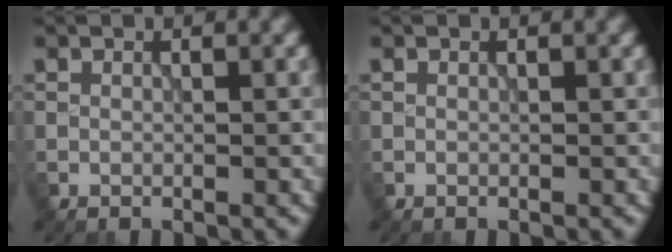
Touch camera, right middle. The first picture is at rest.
{"total": 0.0}